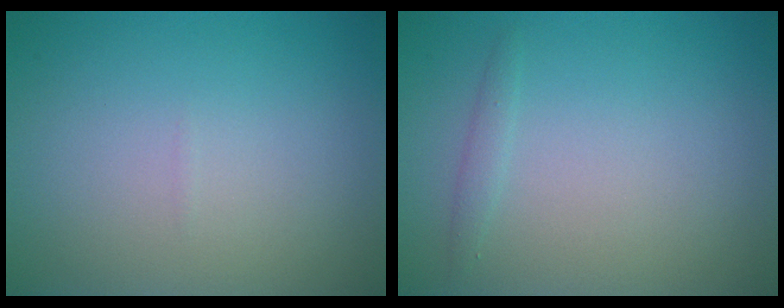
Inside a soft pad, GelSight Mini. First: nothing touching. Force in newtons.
{"total": 0.8, "press": 0.8, "slide": 0.0}